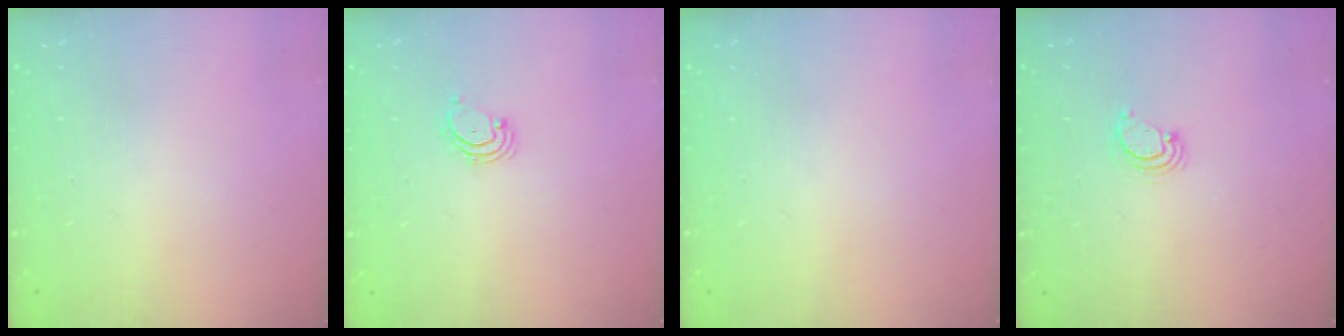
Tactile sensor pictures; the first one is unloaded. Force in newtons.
{"total": 2.1, "press": 2.1, "slide": 0.3}
{"total": 0.0}
{"total": 3.0, "press": 3.0, "slide": 0.2}